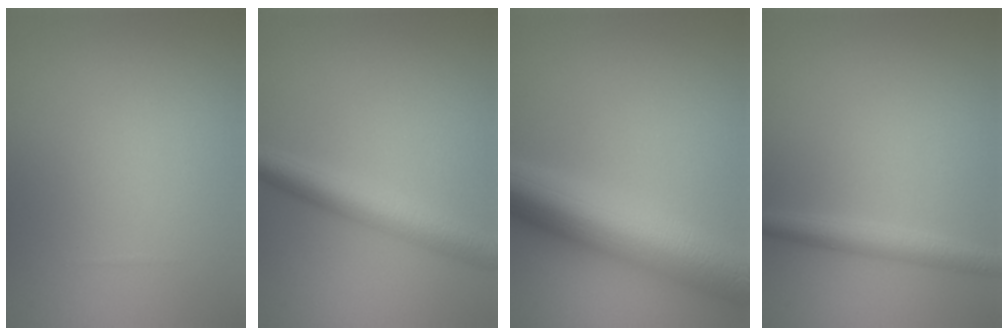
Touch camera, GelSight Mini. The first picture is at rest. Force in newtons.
{"total": 4.4, "press": 4.4, "slide": 0.1}
{"total": 10.5, "press": 10.5, "slide": 0.1}
{"total": 2.4, "press": 2.4, "slide": 0.1}